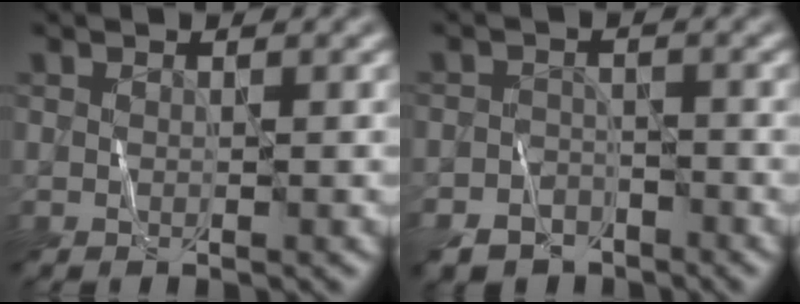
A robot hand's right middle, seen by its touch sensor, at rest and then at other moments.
{"total": 4.2, "force": [-3.4, 2.5, 0.6], "torque": [0.001, -0.003, -0.057]}